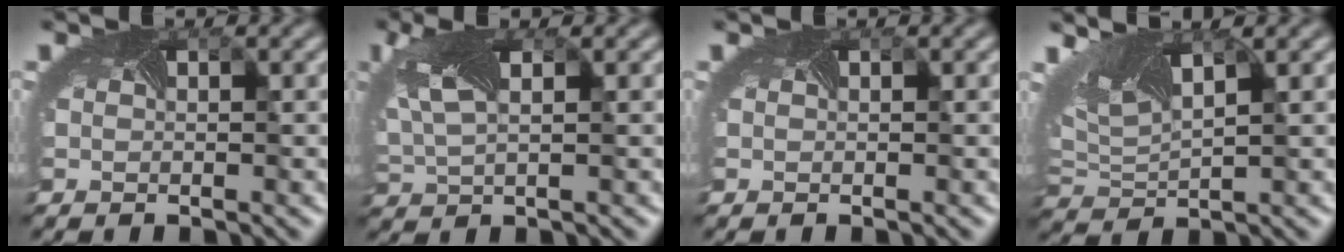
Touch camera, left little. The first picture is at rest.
{"total": 5.5, "force": [2.1, 2.5, 4.5], "torque": [-0.106, 0.012, 0.043]}
{"total": 0.0}
{"total": 6.1, "force": [3.5, 2.3, 4.4], "torque": [-0.095, 0.023, 0.063]}